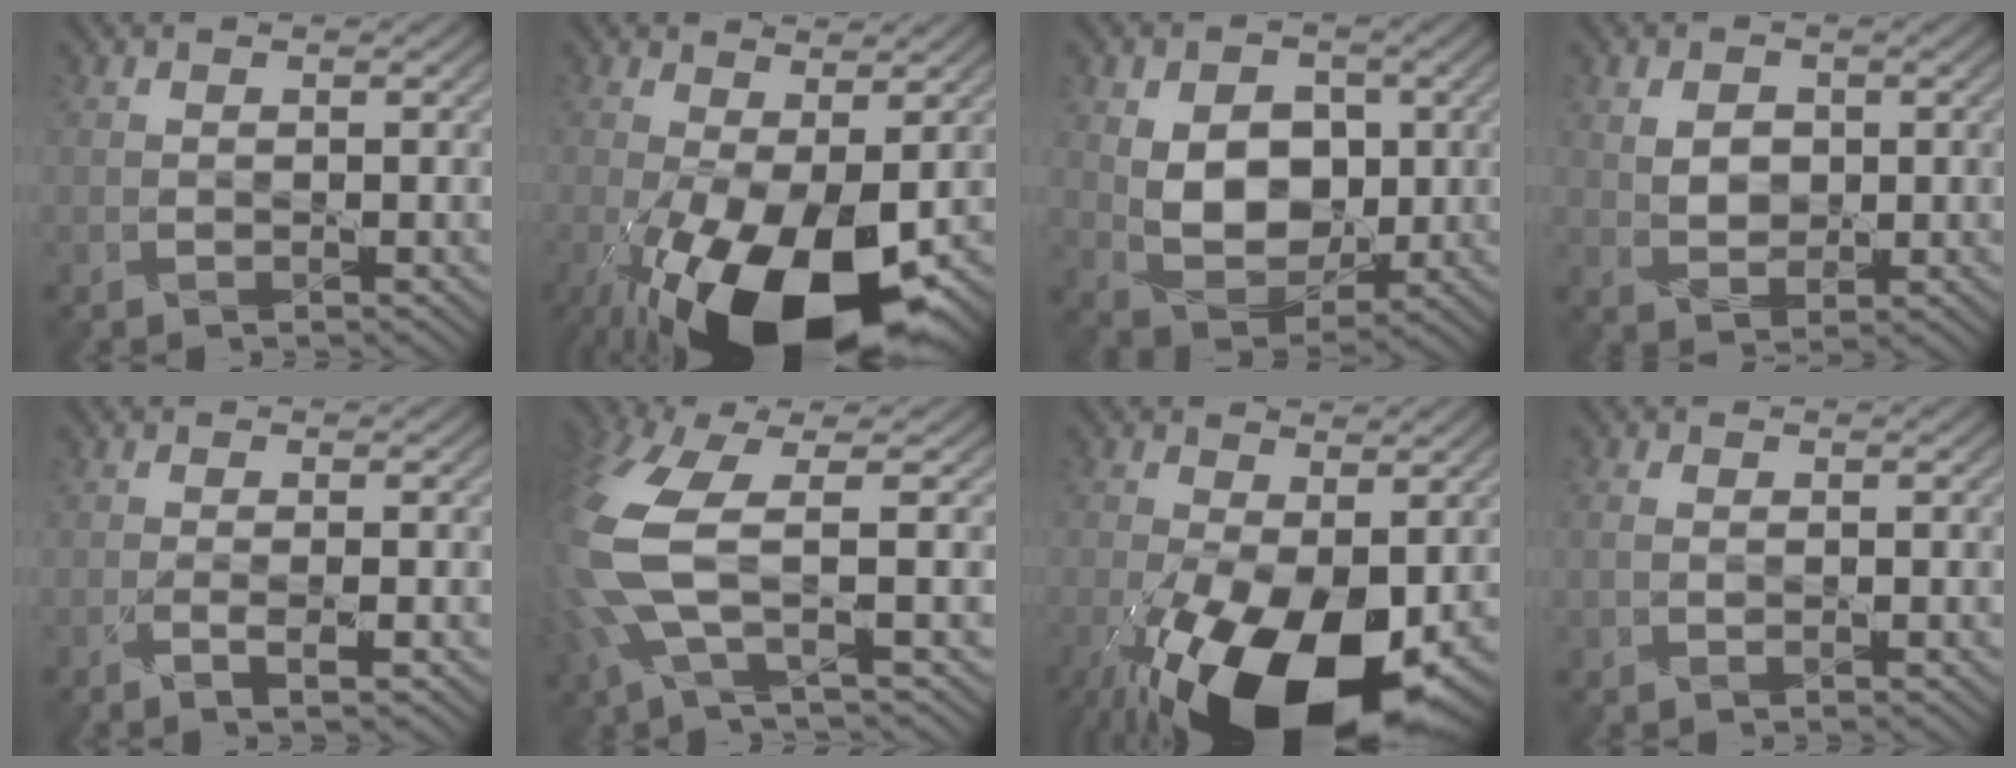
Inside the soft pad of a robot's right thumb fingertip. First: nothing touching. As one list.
[{"total": 14.8, "force": [-5.4, 6.6, 12.1], "torque": [-0.240, -0.050, -0.078]}, {"total": 8.6, "force": [0.8, 6.1, 5.9], "torque": [-0.120, -0.007, 0.009]}, {"total": 3.2, "force": [0.8, 2.4, 2.0], "torque": [-0.044, -0.001, 0.012]}, {"total": 1.7, "force": [-0.7, 0.0, 1.6], "torque": [-0.030, 0.006, -0.020]}, {"total": 10.8, "force": [0.1, 3.5, 10.3], "torque": [-0.261, -0.011, -0.009]}, {"total": 17.5, "force": [-6.9, 8.3, 13.7], "torque": [-0.273, -0.049, -0.102]}, {"total": 1.5, "force": [0.1, 0.9, 1.2], "torque": [-0.029, -0.001, 0.002]}]